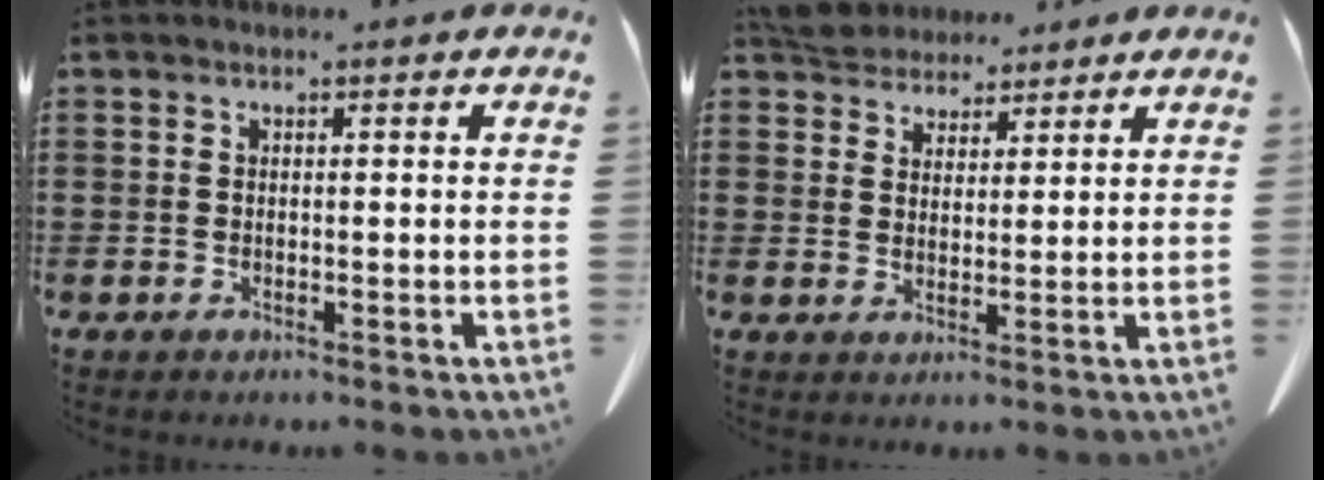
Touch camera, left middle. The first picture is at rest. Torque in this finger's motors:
{"motor_torque": [0.27, 0.23, 0.04, 0.00]}